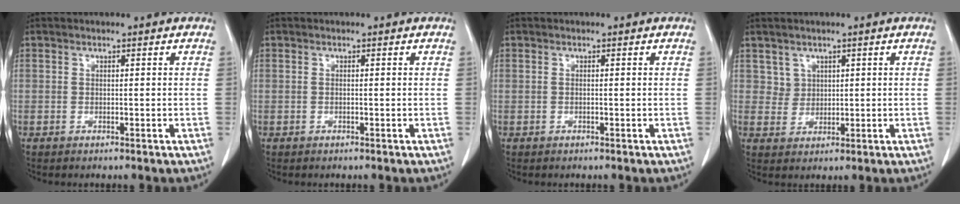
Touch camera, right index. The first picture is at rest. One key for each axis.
{"total": 0.0}
{"total": 0.0}
{"total": 2.7, "fx": 1.4, "fy": 2.3, "fz": 0.0, "tx": 0.014, "ty": 0.002, "tz": 0.023}